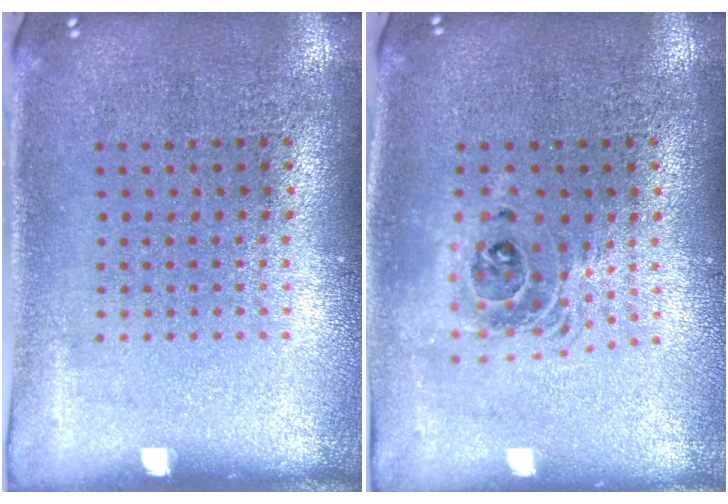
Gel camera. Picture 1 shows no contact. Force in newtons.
{"total": 1.6, "press": 1.3, "slide": 0.8}